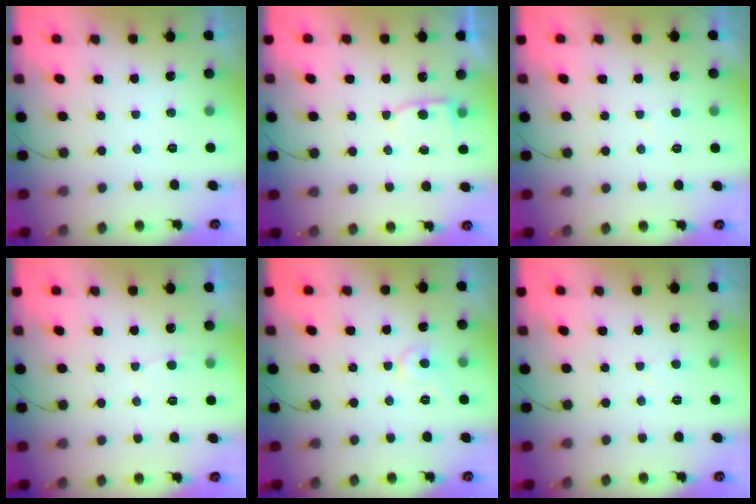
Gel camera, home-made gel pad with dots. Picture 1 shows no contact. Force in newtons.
{"total": 4.5, "press": 4.4, "slide": 0.3}
{"total": 2.4, "press": 2.4, "slide": 0.4}
{"total": 3.6, "press": 3.6, "slide": 0.4}
{"total": 4.8, "press": 4.8, "slide": 0.5}
{"total": 2.7, "press": 2.7, "slide": 0.2}